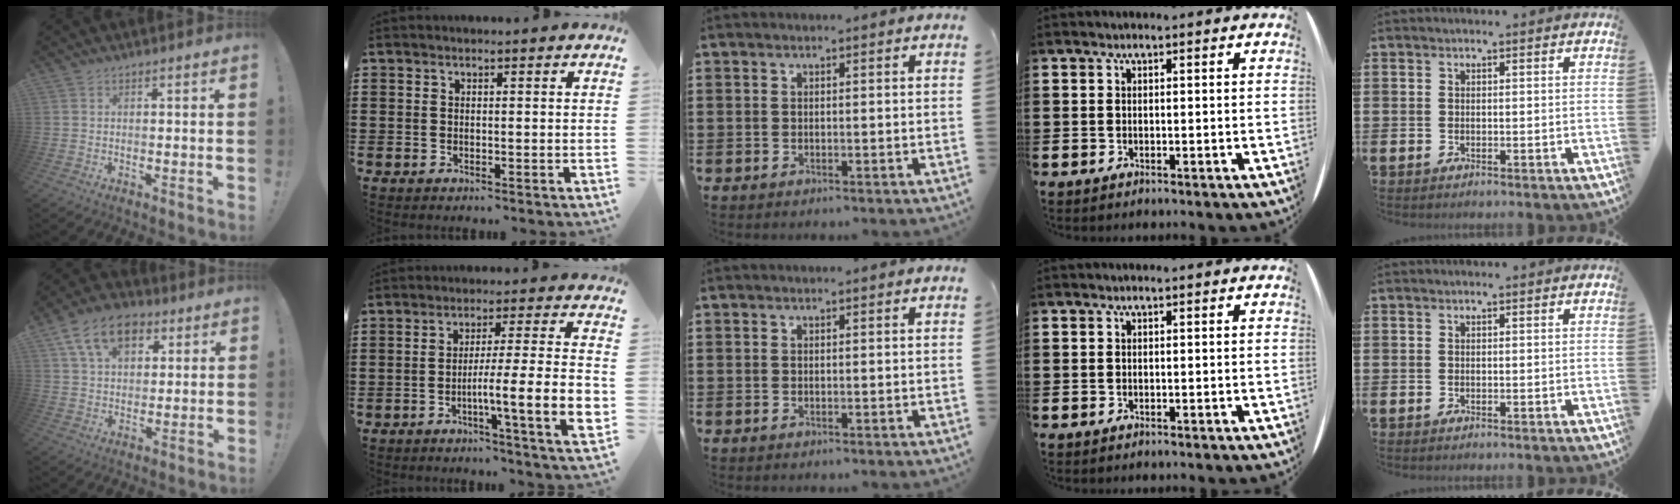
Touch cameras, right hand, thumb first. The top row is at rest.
{"thumb": {"total": 14.0, "force": [6.4, 9.3, 8.2], "torque": [-0.127, -0.012, 0.121]}, "index": {"total": 9.7, "force": [-3.3, 0.3, 9.1], "torque": [-0.148, -0.012, -0.063]}}